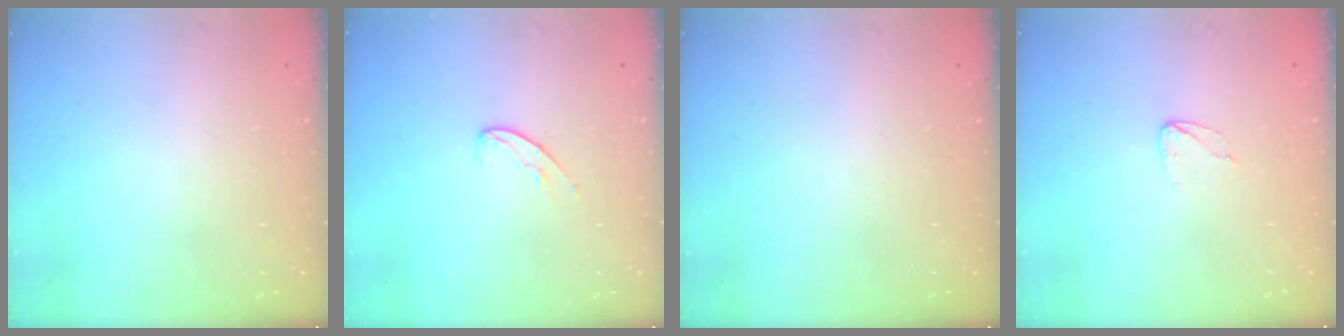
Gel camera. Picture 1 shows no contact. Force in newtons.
{"total": 6.6, "press": 6.6, "slide": 0.7}
{"total": 0.0}
{"total": 3.4, "press": 3.4, "slide": 0.3}